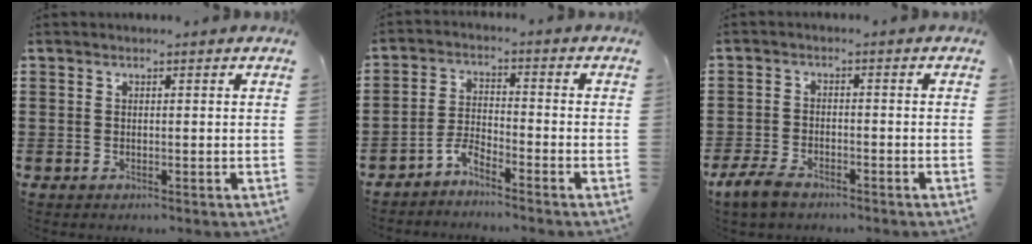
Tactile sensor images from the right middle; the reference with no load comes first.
{"total": 3.6, "force": [-3.4, 0.4, 1.0], "torque": [-0.021, 0.008, -0.070]}
{"total": 3.8, "force": [-2.9, 1.6, 2.0], "torque": [-0.056, 0.003, -0.062]}